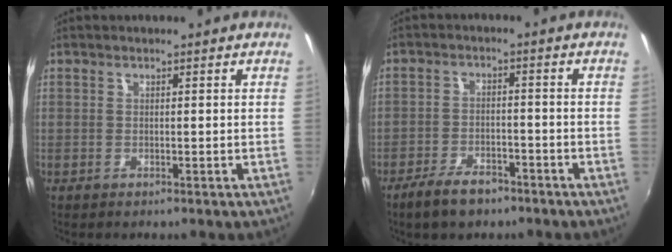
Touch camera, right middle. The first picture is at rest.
{"total": 7.1, "force": [-5.3, 3.0, 3.6], "torque": [-0.095, -0.004, -0.090]}